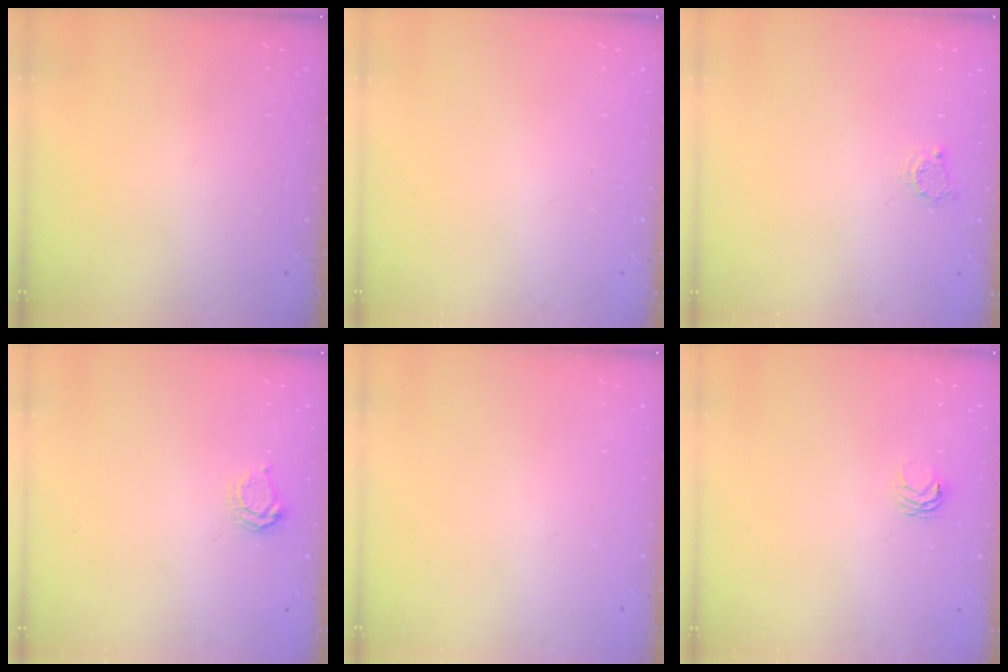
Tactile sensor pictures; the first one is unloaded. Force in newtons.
{"total": 0.0}
{"total": 3.1, "press": 3.1, "slide": 0.3}
{"total": 4.0, "press": 4.0, "slide": 0.4}
{"total": 0.0}
{"total": 3.1, "press": 3.1, "slide": 0.3}